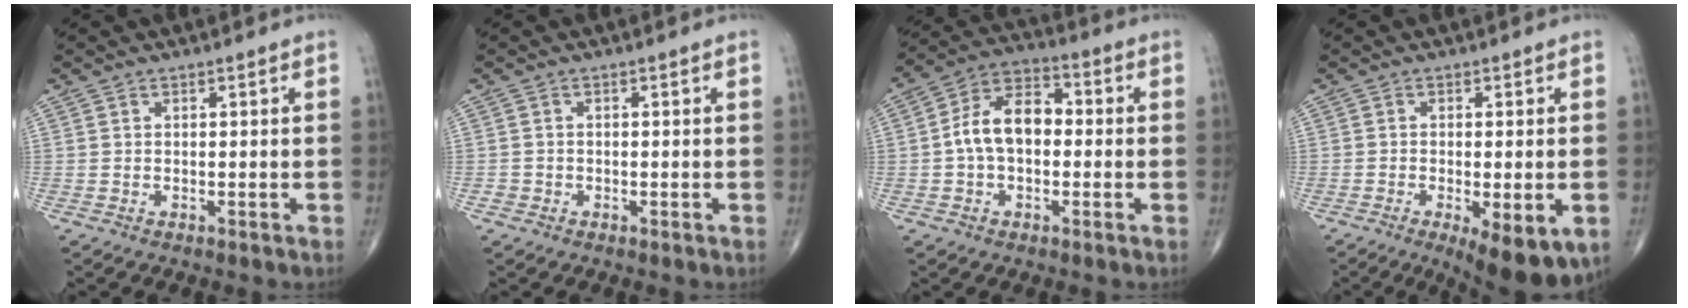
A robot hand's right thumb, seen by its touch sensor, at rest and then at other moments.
{"total": 0.9, "force": [-0.4, 0.8, 0.1], "torque": [0.007, 0.004, -0.009]}
{"total": 10.6, "force": [-0.3, 6.7, 8.2], "torque": [-0.133, 0.036, -0.017]}
{"total": 11.2, "force": [-4.5, 3.8, 9.4], "torque": [-0.127, -0.013, -0.061]}